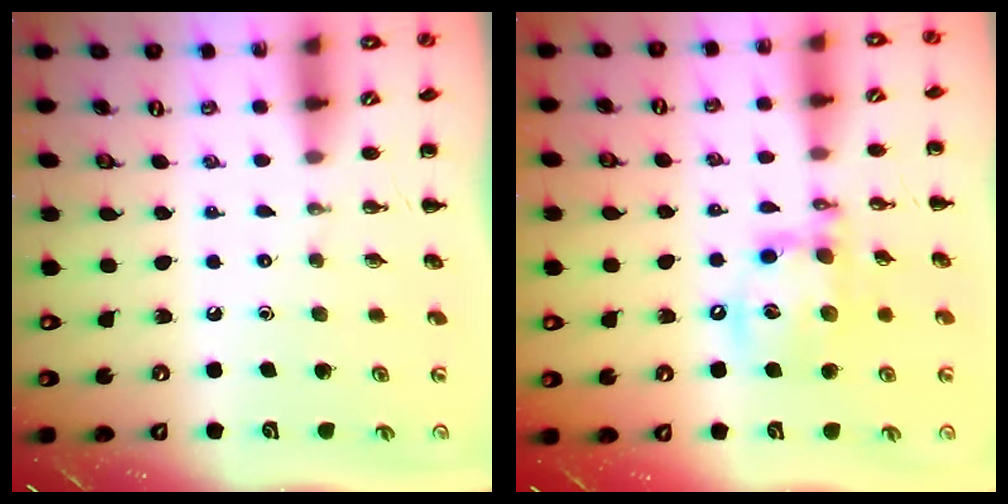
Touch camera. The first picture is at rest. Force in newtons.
{"total": 14.6, "press": 14.3, "slide": 2.9}